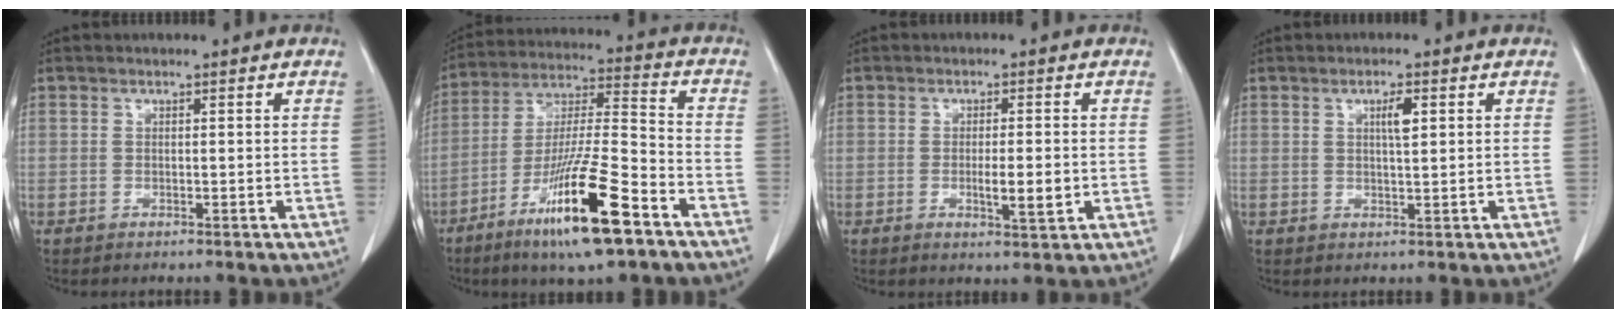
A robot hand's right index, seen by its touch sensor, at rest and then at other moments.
{"total": 17.3, "force": [-9.7, 1.4, 14.2], "torque": [-0.282, -0.034, -0.173]}
{"total": 4.1, "force": [-0.7, 0.6, 4.0], "torque": [-0.067, -0.005, -0.008]}
{"total": 2.6, "force": [0.9, 0.4, 2.4], "torque": [-0.041, -0.001, 0.014]}